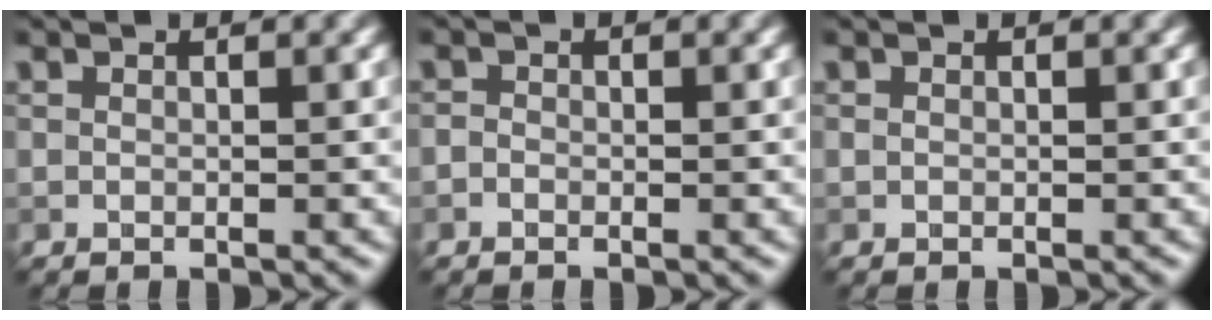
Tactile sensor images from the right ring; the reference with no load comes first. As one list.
[{"total": 0.6, "force": [-0.4, 0.4, 0.2], "torque": [0.000, -0.002, -0.010]}, {"total": 0.0}]